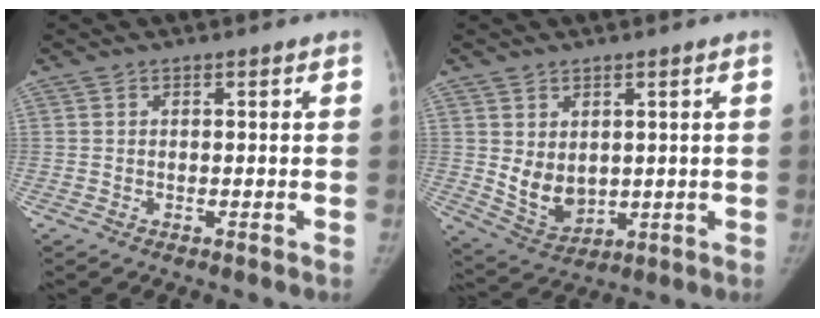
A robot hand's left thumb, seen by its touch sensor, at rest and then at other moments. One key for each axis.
{"total": 7.2, "fx": 1.0, "fy": 5.2, "fz": 4.8, "tx": -0.063, "ty": -0.020, "tz": 0.043}